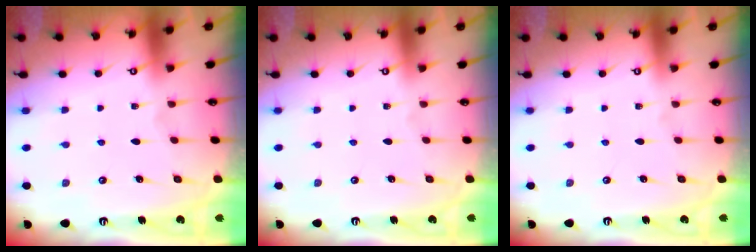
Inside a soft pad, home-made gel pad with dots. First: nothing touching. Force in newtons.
{"total": 0.0}
{"total": 0.0}